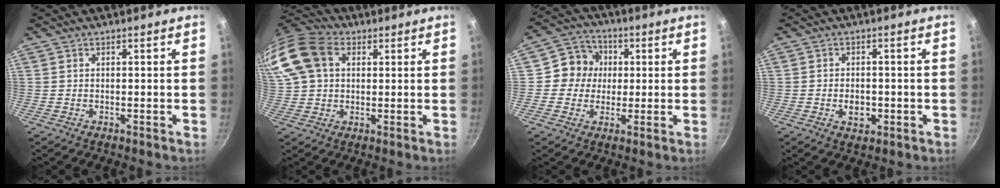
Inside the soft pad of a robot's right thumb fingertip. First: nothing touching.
{"total": 17.9, "force": [5.1, 13.1, 11.1], "torque": [-0.254, 0.032, 0.082]}
{"total": 7.8, "force": [0.7, 7.4, 2.3], "torque": [0.004, 0.016, -0.006]}
{"total": 4.1, "force": [-1.0, 2.8, 2.8], "torque": [-0.035, 0.007, -0.015]}